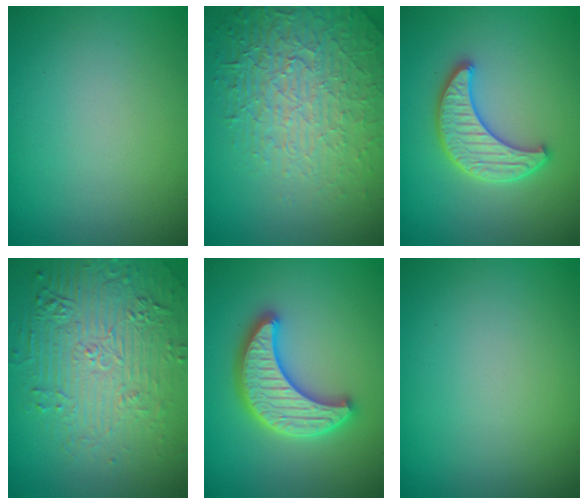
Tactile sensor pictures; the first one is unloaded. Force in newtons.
{"total": 5.3, "press": 4.7, "slide": 2.5}
{"total": 3.8, "press": 3.7, "slide": 0.9}
{"total": 6.7, "press": 5.2, "slide": 4.2}
{"total": 5.4, "press": 5.3, "slide": 1.0}
{"total": 0.0}